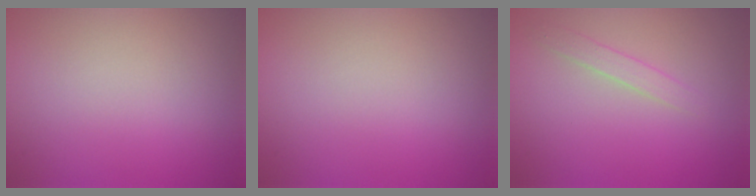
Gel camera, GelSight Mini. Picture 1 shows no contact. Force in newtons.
{"total": 0.0}
{"total": 1.3, "press": 1.3, "slide": 0.0}